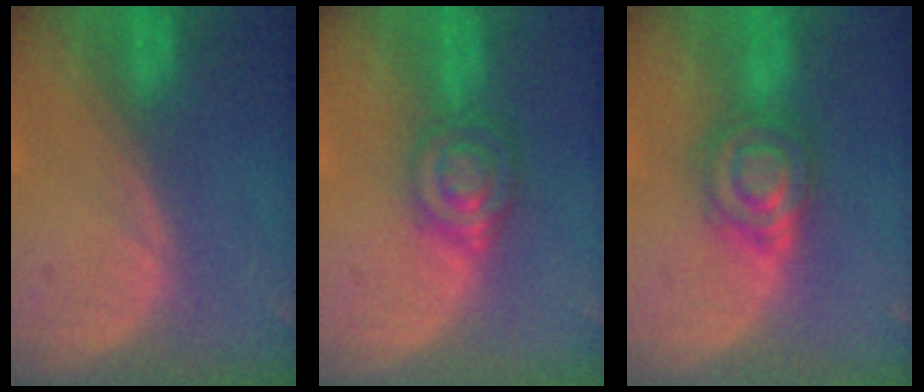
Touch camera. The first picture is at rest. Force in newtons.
{"total": 6.5, "press": 5.7, "slide": 3.2}
{"total": 6.3, "press": 6.3, "slide": 0.5}